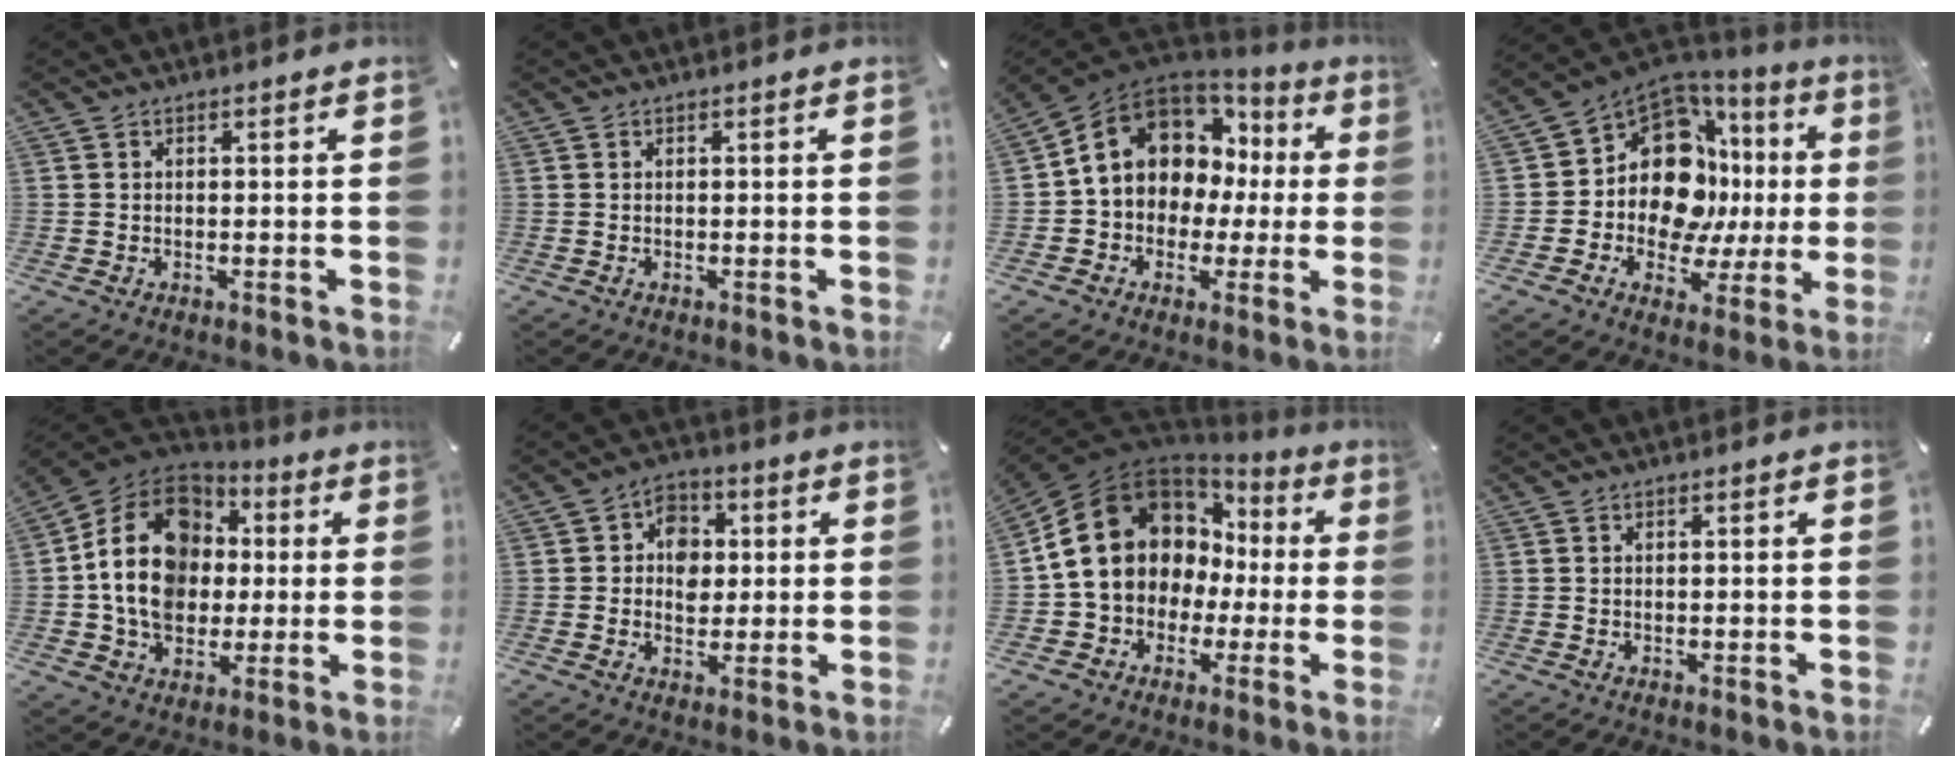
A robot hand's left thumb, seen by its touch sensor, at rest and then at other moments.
{"total": 0.0}
{"total": 11.8, "force": [3.9, 9.7, 5.4], "torque": [-0.120, -0.028, 0.074]}
{"total": 16.1, "force": [2.6, 12.2, 10.1], "torque": [-0.183, -0.042, 0.045]}
{"total": 17.7, "force": [0.6, 14.6, 9.9], "torque": [-0.203, 0.006, 0.014]}
{"total": 7.4, "force": [0.5, 6.3, 3.9], "torque": [-0.044, 0.003, 0.003]}
{"total": 17.1, "force": [2.8, 14.4, 8.7], "torque": [-0.172, -0.006, 0.057]}
{"total": 0.0}